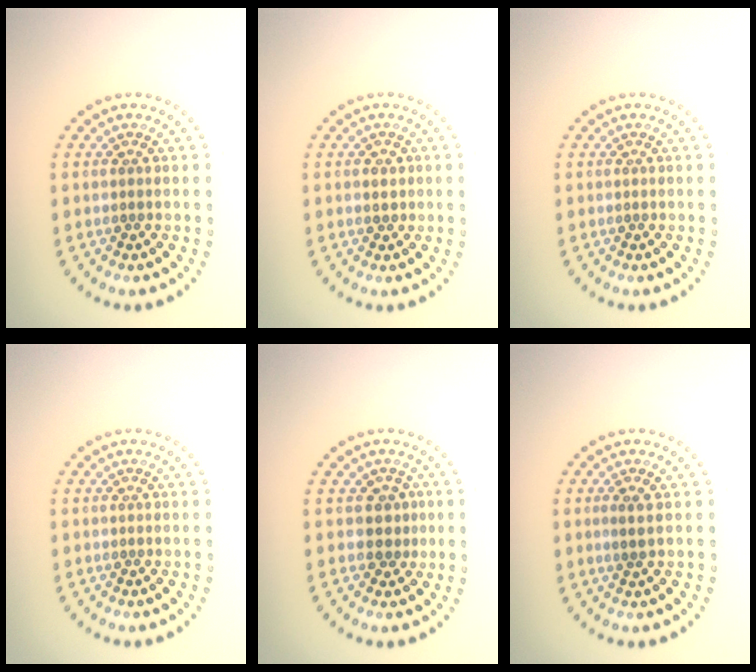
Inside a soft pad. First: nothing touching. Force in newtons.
{"total": 1.1, "press": 1.0, "slide": 0.5}
{"total": 0.0}
{"total": 0.0}
{"total": 1.8, "press": 1.4, "slide": 1.1}
{"total": 1.1, "press": 1.0, "slide": 0.4}